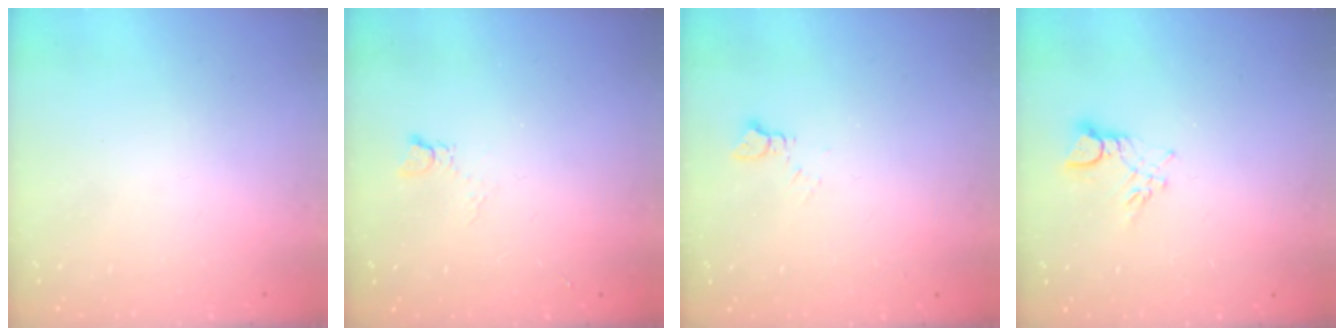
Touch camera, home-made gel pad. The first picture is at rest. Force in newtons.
{"total": 2.1, "press": 2.1, "slide": 0.3}
{"total": 3.0, "press": 3.0, "slide": 0.4}
{"total": 3.7, "press": 3.7, "slide": 0.3}